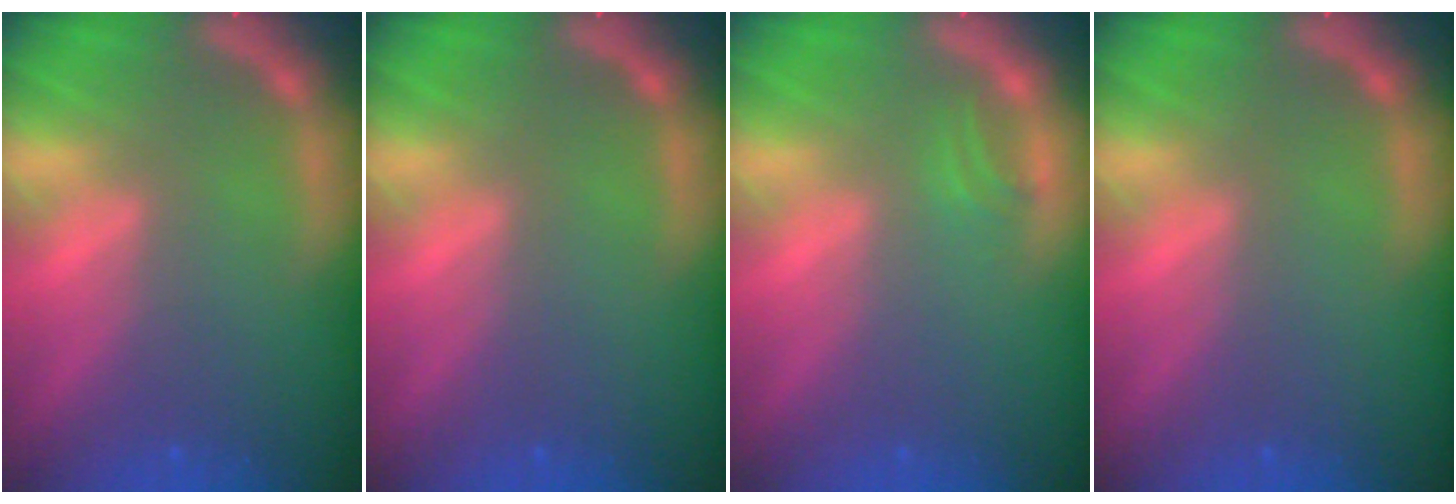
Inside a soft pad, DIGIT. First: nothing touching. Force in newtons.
{"total": 0.0}
{"total": 0.9}
{"total": 0.0}